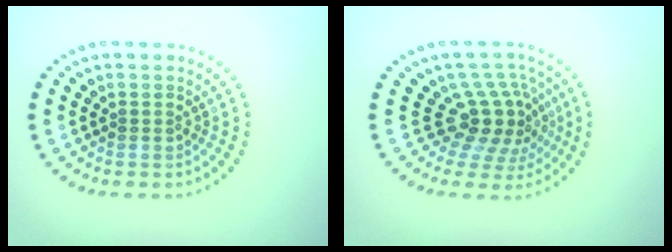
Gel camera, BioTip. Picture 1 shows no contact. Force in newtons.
{"total": 4.4, "press": 3.0, "slide": 3.2}